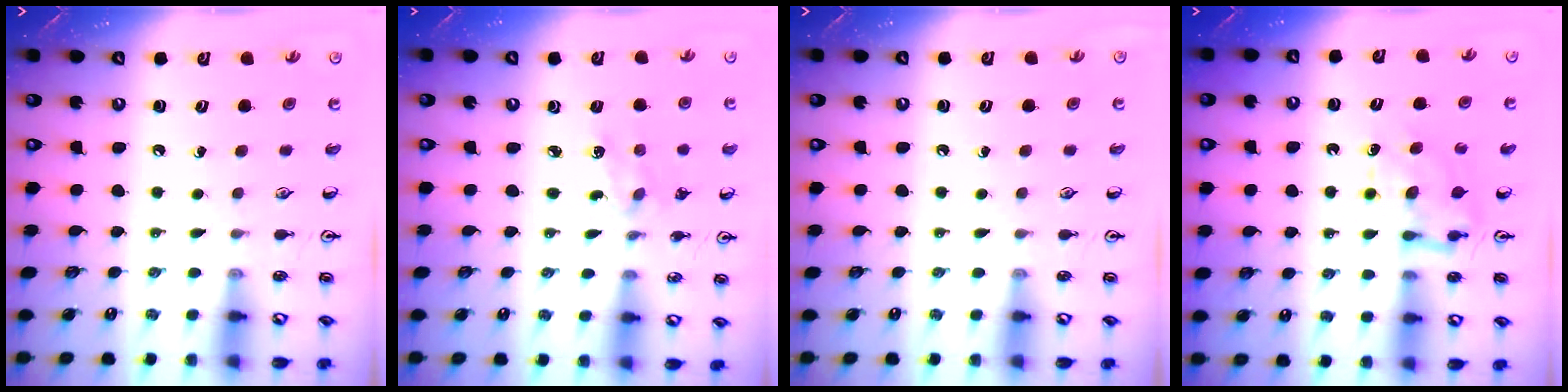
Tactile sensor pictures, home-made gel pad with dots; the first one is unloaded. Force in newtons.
{"total": 1.9, "press": 1.9, "slide": 0.4}
{"total": 0.0}
{"total": 7.9, "press": 7.9, "slide": 0.6}